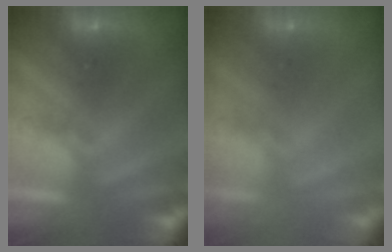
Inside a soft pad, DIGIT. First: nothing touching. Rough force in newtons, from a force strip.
{"total": 7.7}